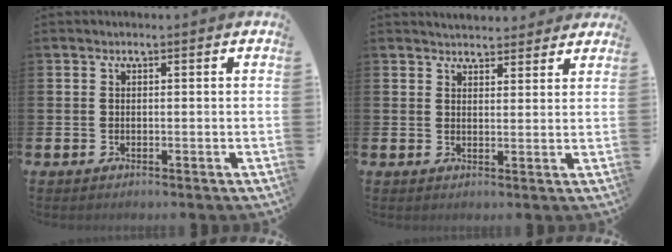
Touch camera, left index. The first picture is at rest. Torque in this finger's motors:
{"motor_torque": [0.91, -1.23, 0.22, 0.02]}